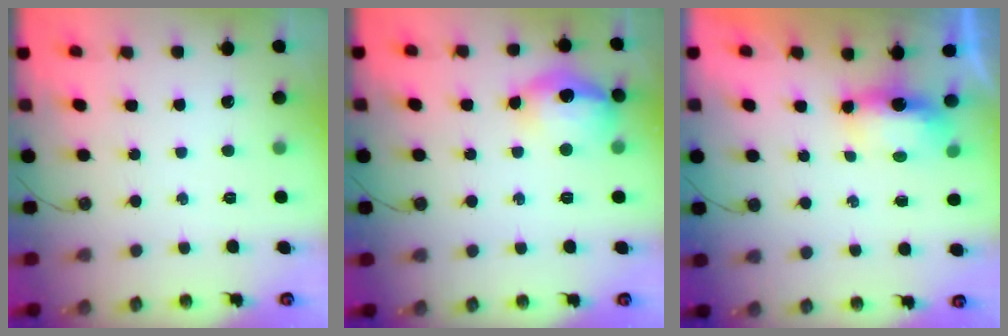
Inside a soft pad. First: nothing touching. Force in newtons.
{"total": 14.4, "press": 14.4, "slide": 1.1}
{"total": 6.3, "press": 6.3, "slide": 0.4}